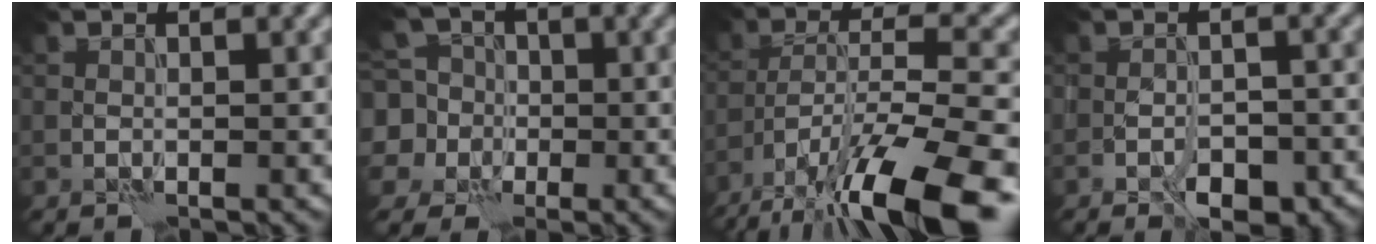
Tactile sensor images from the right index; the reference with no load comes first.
{"total": 7.4, "force": [0.2, 7.1, 2.3], "torque": [-0.061, 0.029, -0.035]}
{"total": 13.4, "force": [-9.2, 3.6, 9.0], "torque": [-0.170, -0.010, -0.160]}
{"total": 6.0, "force": [-4.2, 3.0, 3.1], "torque": [-0.031, 0.005, -0.054]}